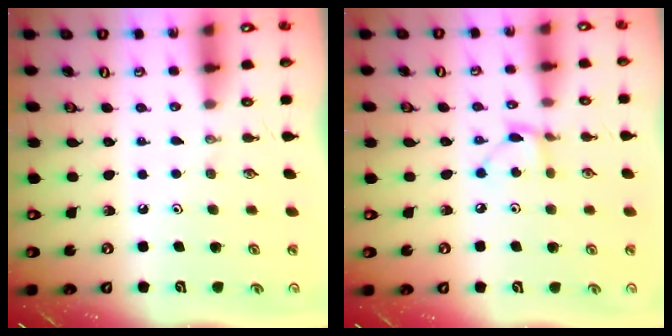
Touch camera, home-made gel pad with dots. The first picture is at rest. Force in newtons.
{"total": 5.2, "press": 5.2, "slide": 0.2}